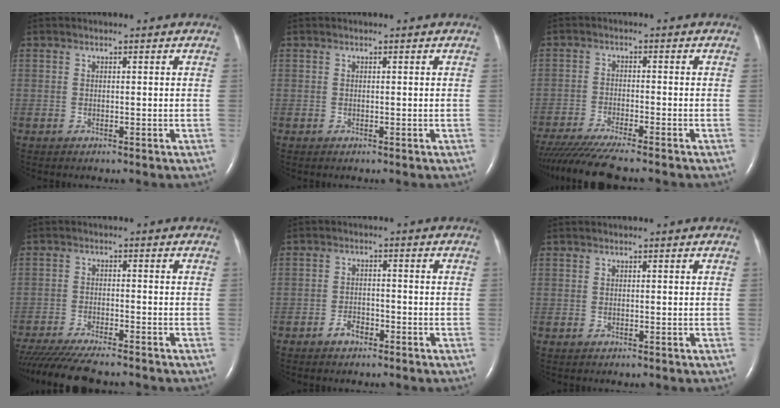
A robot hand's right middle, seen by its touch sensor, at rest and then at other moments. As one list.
[{"total": 0.0}, {"total": 11.9, "force": [-10.4, -0.2, 5.9], "torque": [-0.091, -0.033, -0.168]}, {"total": 13.6, "force": [-11.8, 1.4, 6.5], "torque": [-0.105, -0.031, -0.184]}, {"total": 2.5, "force": [-1.8, 1.3, 1.2], "torque": [-0.023, 0.005, -0.030]}, {"total": 0.0}]